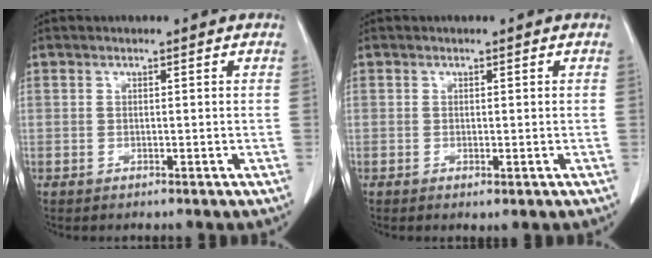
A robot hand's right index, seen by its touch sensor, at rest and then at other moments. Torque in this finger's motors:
{"motor_torque": [0.03, 0.11, 0.10, 0.02]}